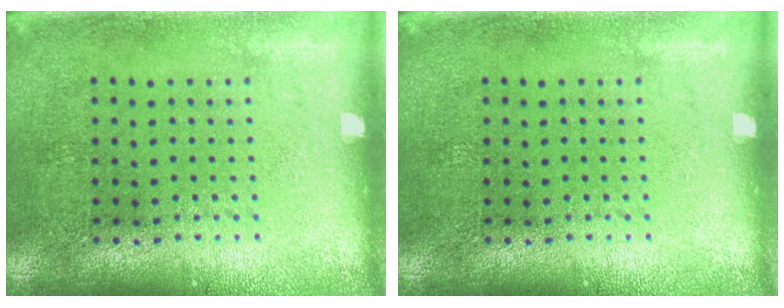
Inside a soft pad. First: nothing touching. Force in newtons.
{"total": 0.0}